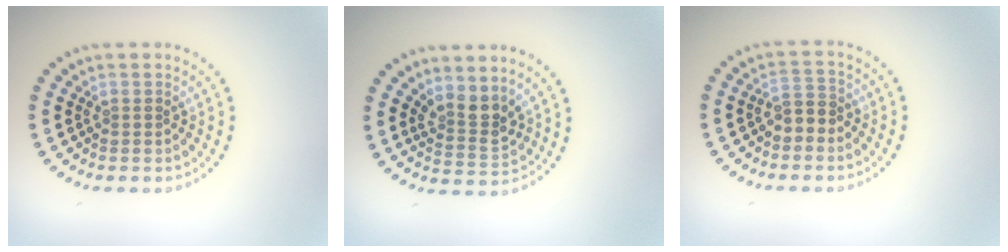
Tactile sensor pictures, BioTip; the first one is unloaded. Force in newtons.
{"total": 2.6, "press": 2.2, "slide": 1.5}
{"total": 2.0, "press": 1.8, "slide": 0.9}